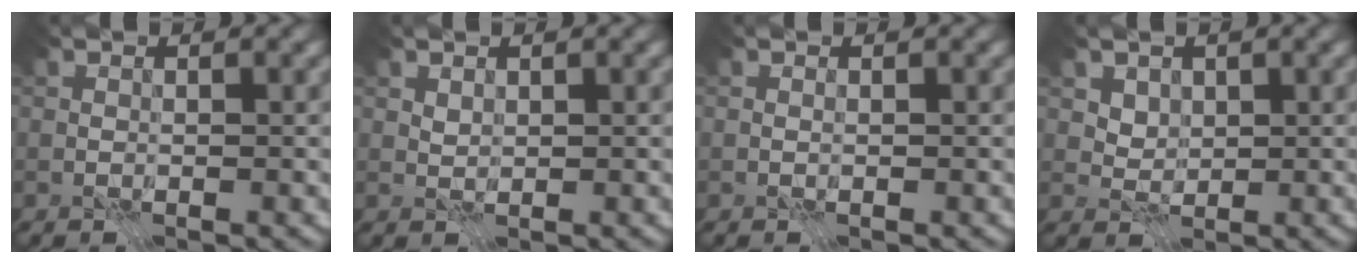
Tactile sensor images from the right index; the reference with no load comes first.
{"total": 0.8, "force": [0.6, 0.5, 0.4], "torque": [-0.013, -0.002, 0.014]}
{"total": 0.0}
{"total": 2.5, "force": [1.5, 1.8, 1.0], "torque": [-0.029, -0.010, 0.049]}